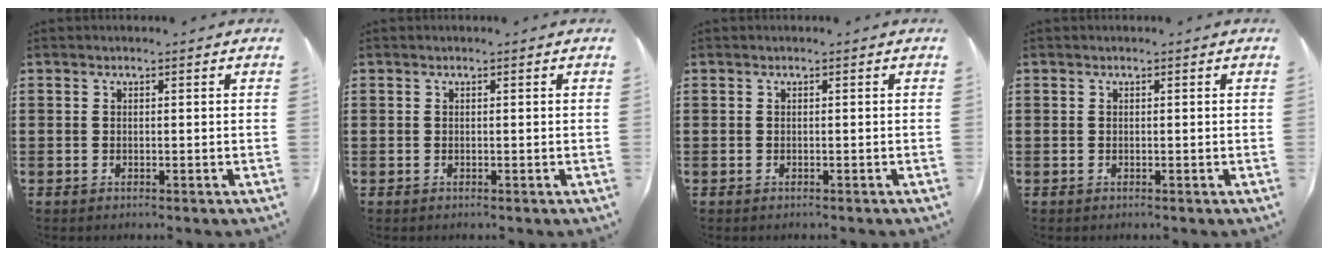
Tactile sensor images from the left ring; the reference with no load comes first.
{"total": 0.0}
{"total": 0.0}
{"total": 0.0}